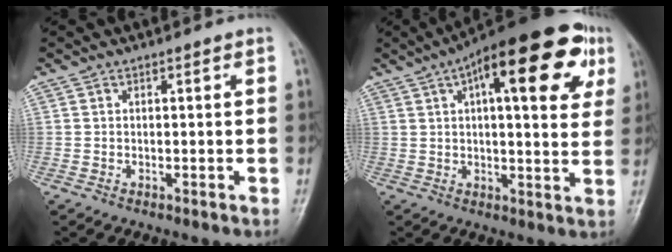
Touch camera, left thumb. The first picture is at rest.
{"total": 23.0, "force": [9.3, 8.5, 19.2], "torque": [-0.250, 0.017, 0.122]}